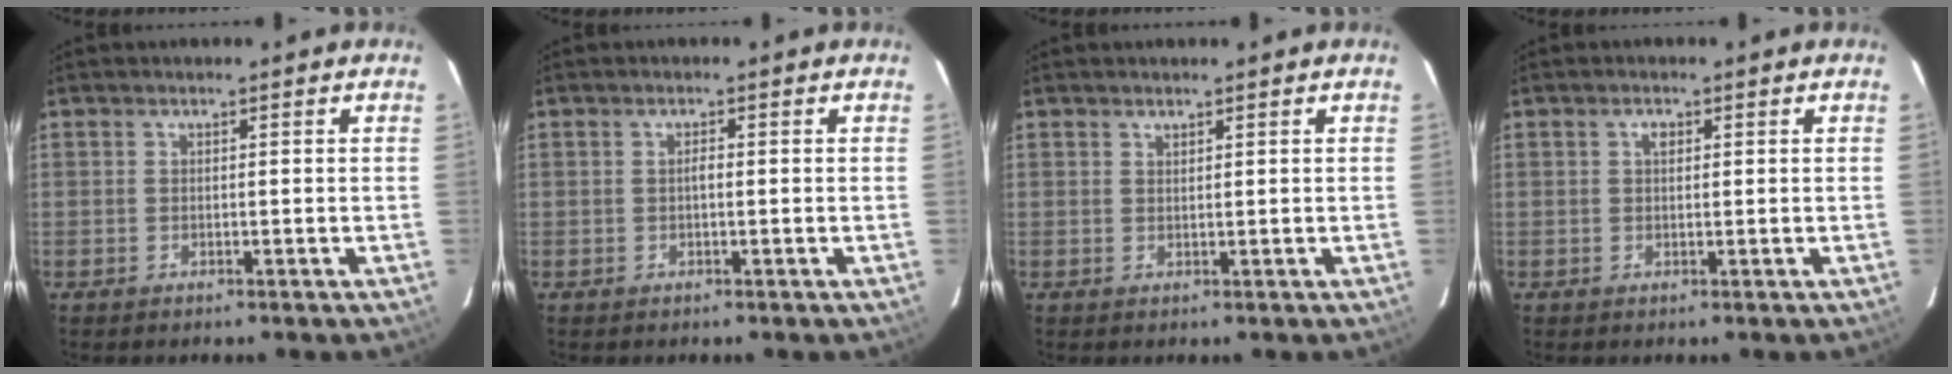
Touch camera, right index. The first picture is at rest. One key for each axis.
{"total": 0.9, "fx": -0.1, "fy": 0.3, "fz": 0.8, "tx": -0.015, "ty": 0.004, "tz": -0.003}
{"total": 0.7, "fx": 0.7, "fy": 0.2, "fz": 0.2, "tx": -0.003, "ty": 0.001, "tz": 0.013}
{"total": 1.4, "fx": 0.4, "fy": 0.9, "fz": 1.0, "tx": -0.015, "ty": 0.007, "tz": 0.006}